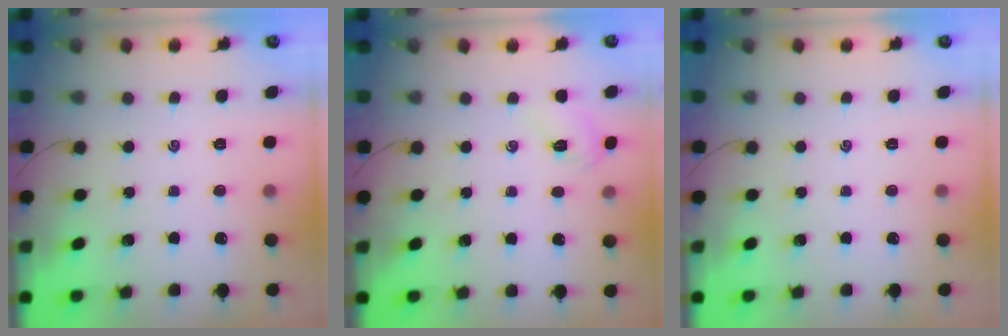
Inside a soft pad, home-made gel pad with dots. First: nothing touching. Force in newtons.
{"total": 3.6, "press": 3.5, "slide": 1.0}
{"total": 0.0}